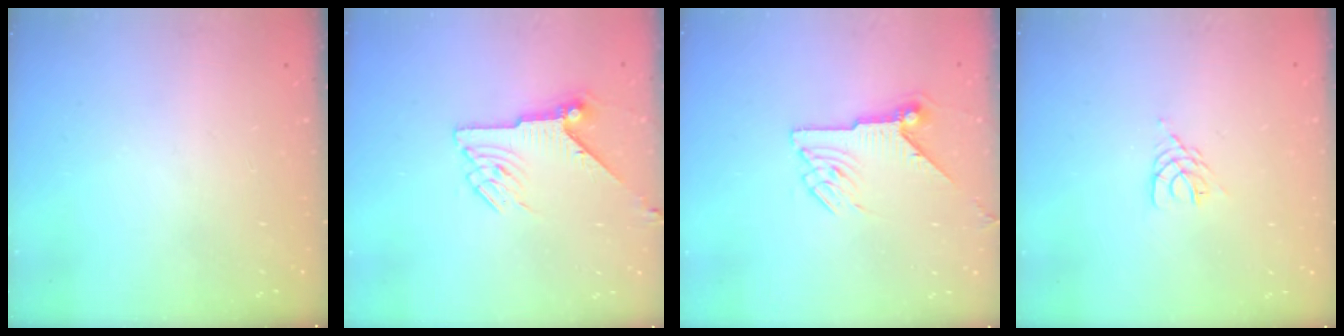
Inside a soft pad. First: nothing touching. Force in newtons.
{"total": 7.7, "press": 7.7, "slide": 0.2}
{"total": 7.5, "press": 7.5, "slide": 0.4}
{"total": 3.0, "press": 3.0, "slide": 0.5}